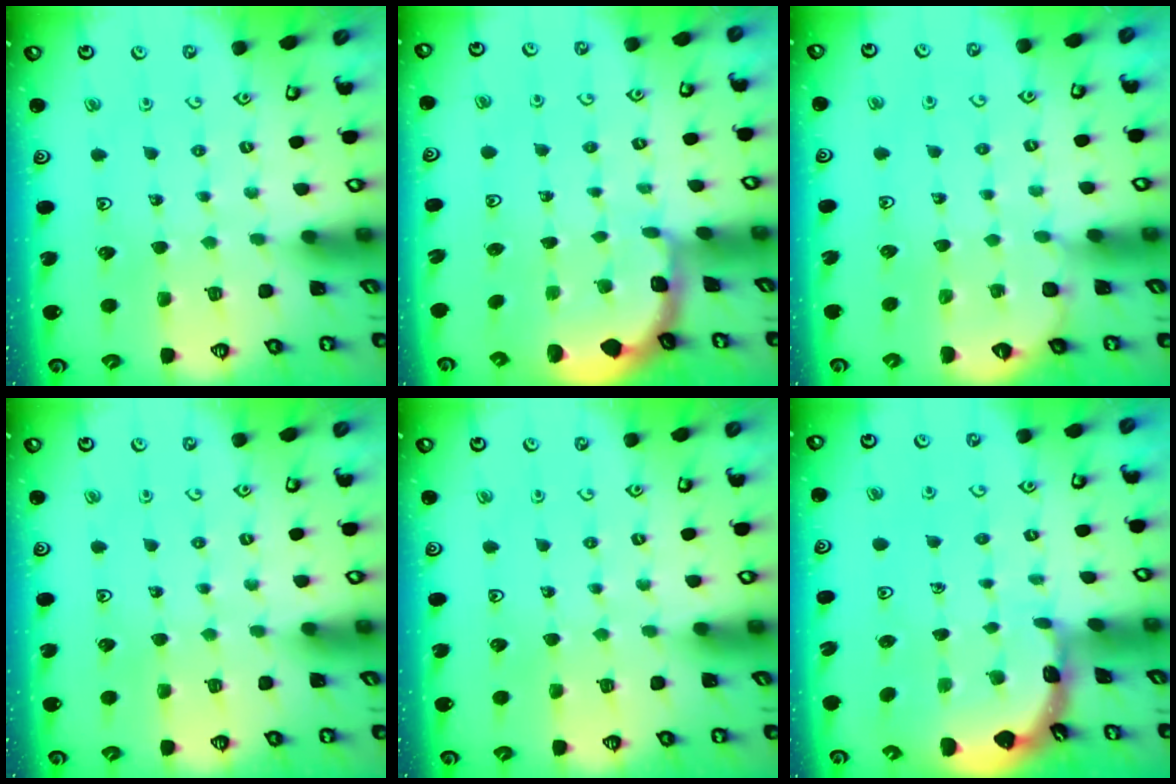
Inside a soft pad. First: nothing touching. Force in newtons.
{"total": 1.7, "press": 1.7, "slide": 0.4}
{"total": 3.3, "press": 3.2, "slide": 0.3}
{"total": 0.0}
{"total": 0.0}
{"total": 1.6, "press": 1.6, "slide": 0.2}